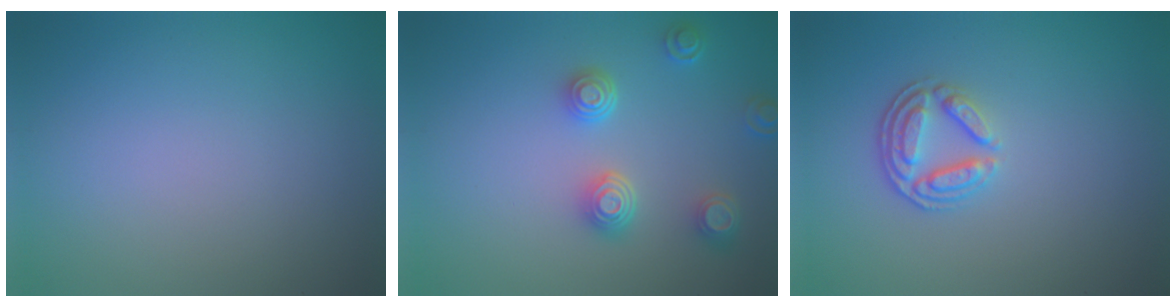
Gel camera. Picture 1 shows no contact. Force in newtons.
{"total": 3.9, "press": 3.2, "slide": 2.3}
{"total": 2.9, "press": 2.5, "slide": 1.6}